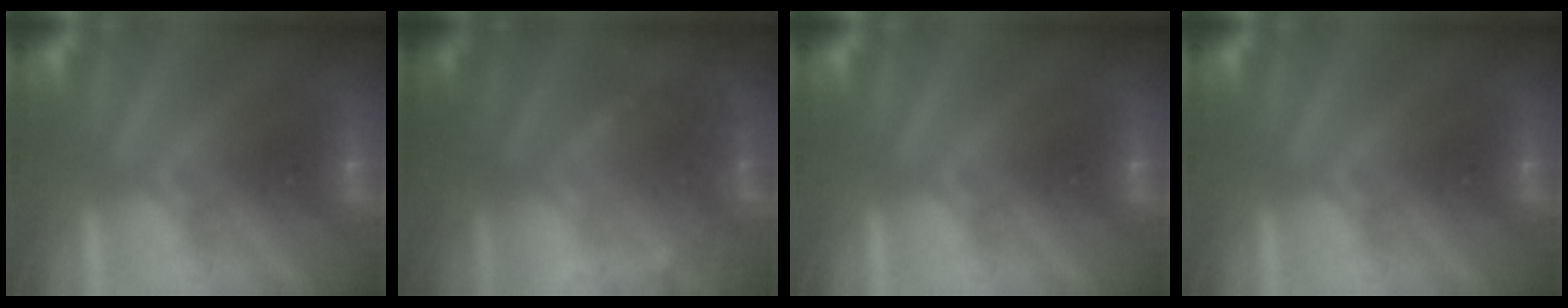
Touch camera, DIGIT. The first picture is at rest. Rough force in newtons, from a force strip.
{"total": 2.2}
{"total": 0.0}
{"total": 0.0}